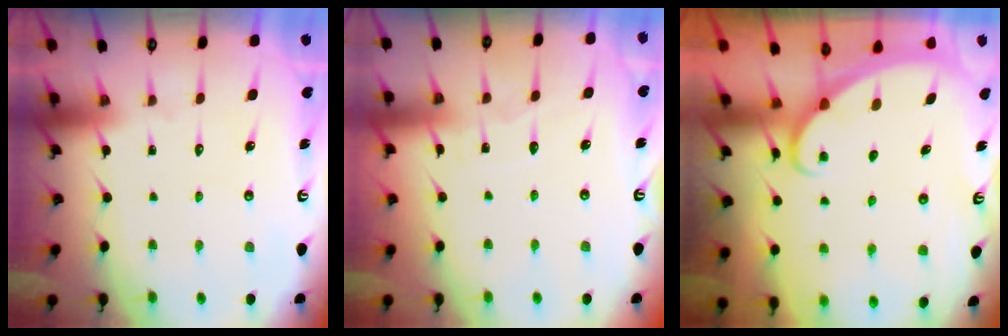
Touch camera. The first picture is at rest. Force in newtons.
{"total": 3.9, "press": 3.9, "slide": 0.5}
{"total": 1.8, "press": 1.7, "slide": 0.1}